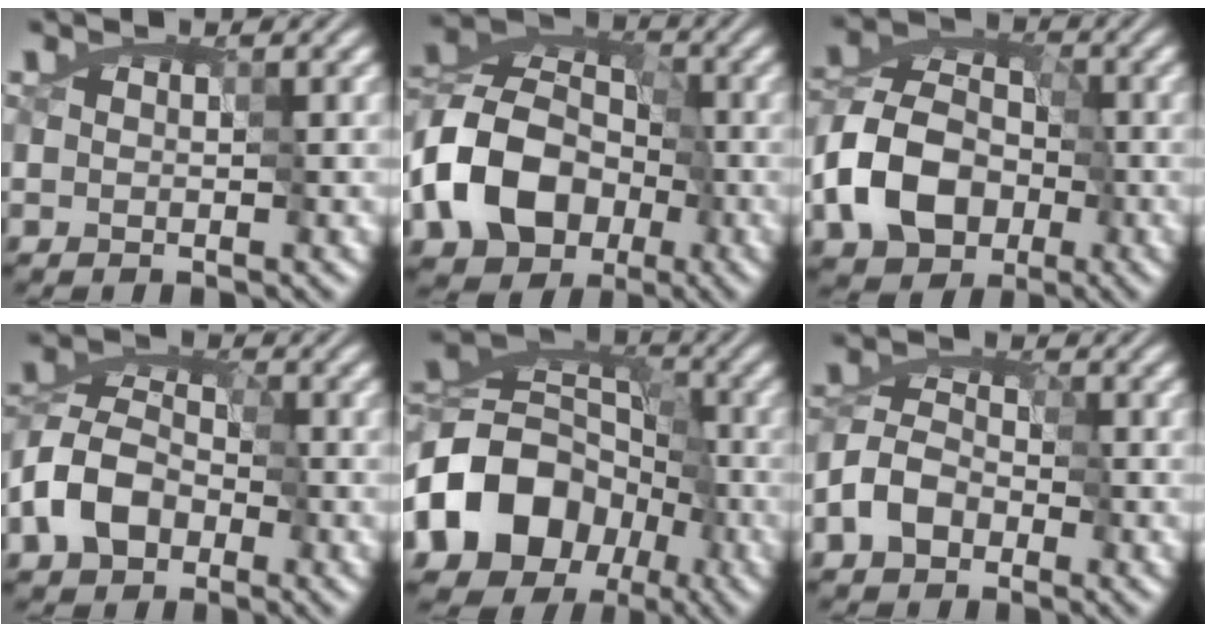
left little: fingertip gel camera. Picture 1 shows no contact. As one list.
[{"total": 9.0, "force": [-4.6, 6.3, 4.4], "torque": [-0.074, 0.008, -0.094]}, {"total": 7.3, "force": [-4.1, 5.0, 3.3], "torque": [-0.060, 0.002, -0.082]}, {"total": 5.3, "force": [-3.9, 3.0, 1.9], "torque": [-0.037, 0.005, -0.077]}, {"total": 12.9, "force": [-6.5, 9.4, 6.0], "torque": [-0.118, -0.006, -0.122]}, {"total": 3.9, "force": [-3.3, 1.7, 0.9], "torque": [-0.016, 0.005, -0.064]}]